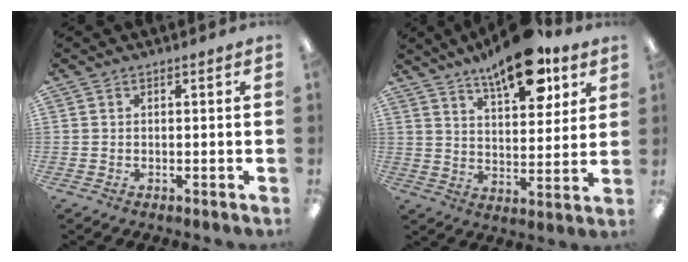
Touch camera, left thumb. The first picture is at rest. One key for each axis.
{"total": 15.1, "fx": 10.4, "fy": 5.9, "fz": 9.3, "tx": -0.132, "ty": -0.049, "tz": 0.173}